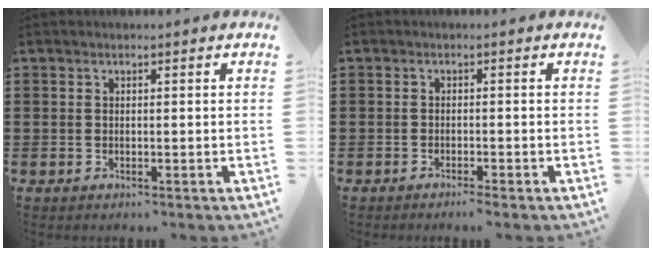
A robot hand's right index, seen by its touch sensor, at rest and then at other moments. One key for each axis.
{"total": 1.1, "fx": -1.0, "fy": -0.1, "fz": 0.5, "tx": -0.009, "ty": -0.001, "tz": -0.020}